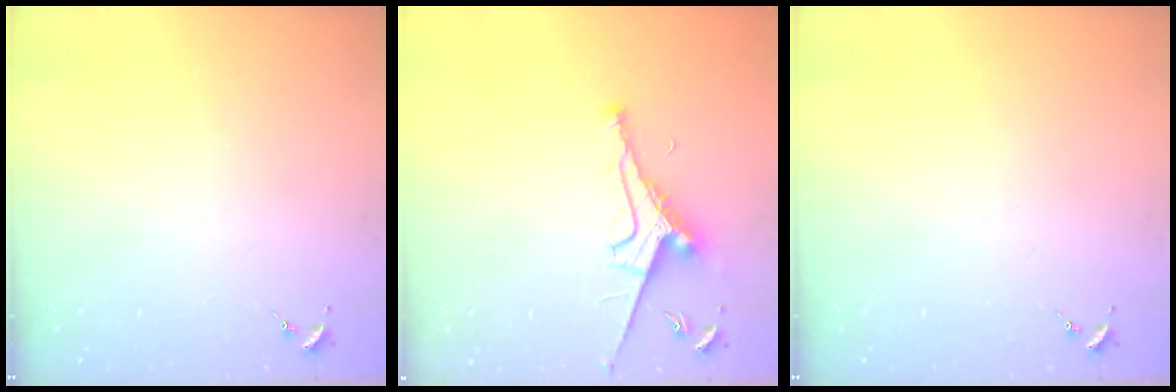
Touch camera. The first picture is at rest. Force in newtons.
{"total": 9.2, "press": 9.1, "slide": 1.3}
{"total": 0.0}